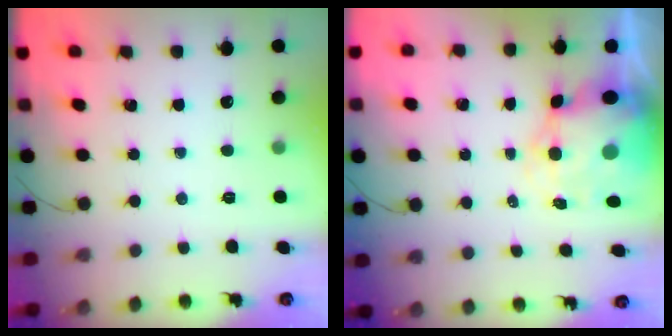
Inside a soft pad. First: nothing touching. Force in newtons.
{"total": 8.4, "press": 7.9, "slide": 2.8}